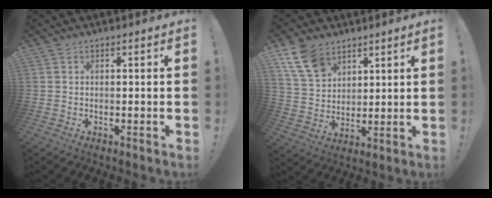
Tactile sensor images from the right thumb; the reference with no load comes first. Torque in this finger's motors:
{"motor_torque": [-0.41, 0.45, -0.22, 0.39, 0.00]}